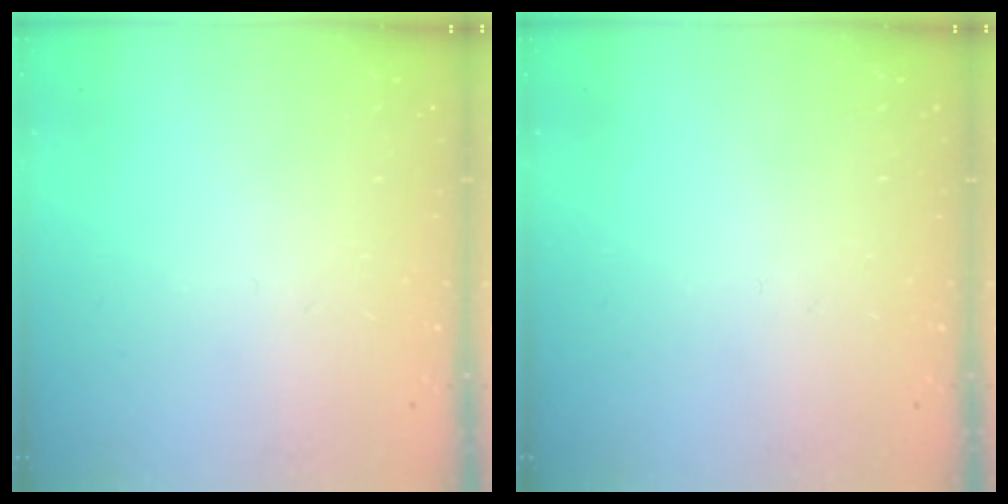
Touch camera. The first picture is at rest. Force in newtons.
{"total": 0.0}